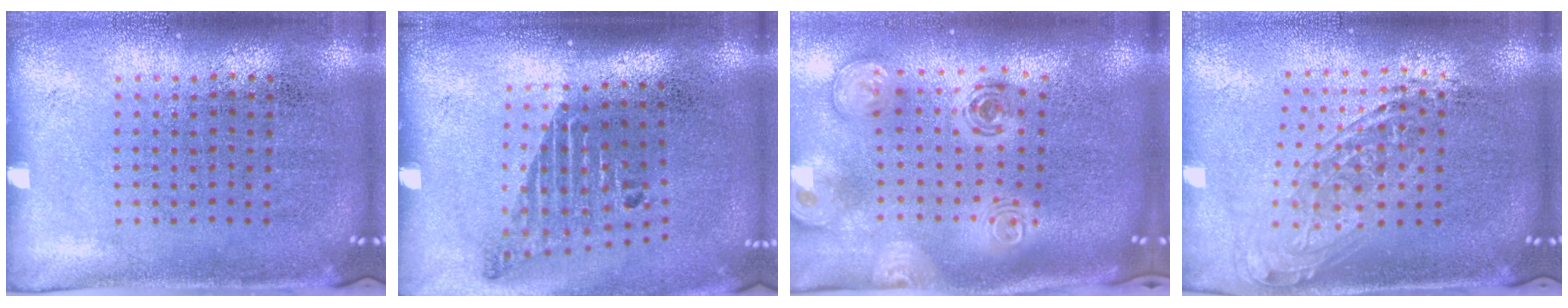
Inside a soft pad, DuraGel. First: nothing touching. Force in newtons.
{"total": 1.8, "press": 1.2, "slide": 1.4}
{"total": 2.6, "press": 1.8, "slide": 1.8}
{"total": 1.7, "press": 1.4, "slide": 0.9}